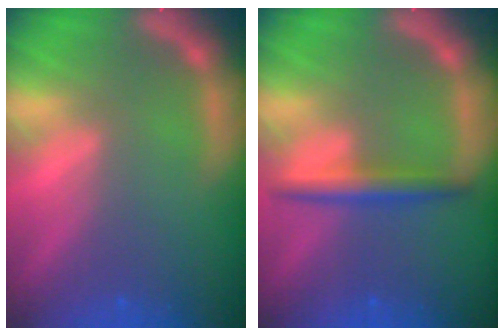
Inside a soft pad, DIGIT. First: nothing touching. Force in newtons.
{"total": 3.0}